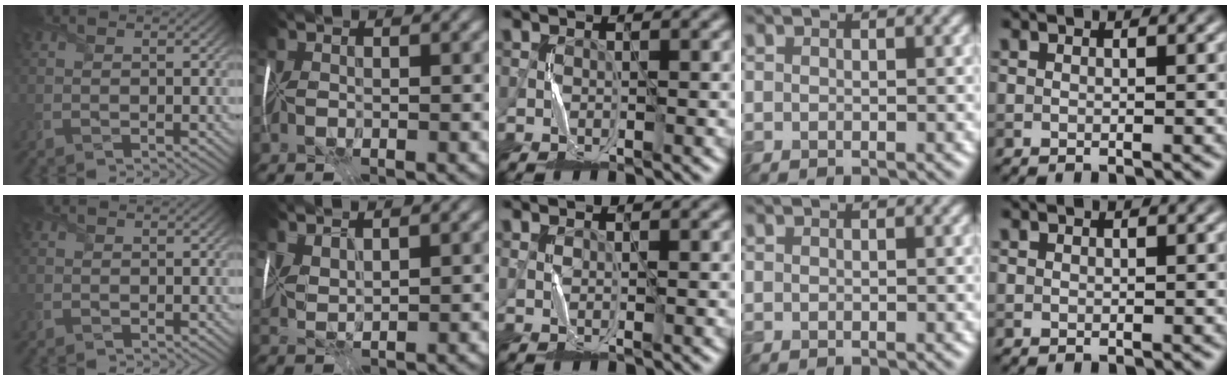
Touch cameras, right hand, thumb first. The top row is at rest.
{"index": {"total": 1.6, "force": [1.4, -0.6, 0.6], "torque": [-0.027, -0.001, 0.037]}, "middle": {"total": 0.7, "force": [0.3, 0.2, 0.6], "torque": [-0.015, -0.004, 0.008]}}